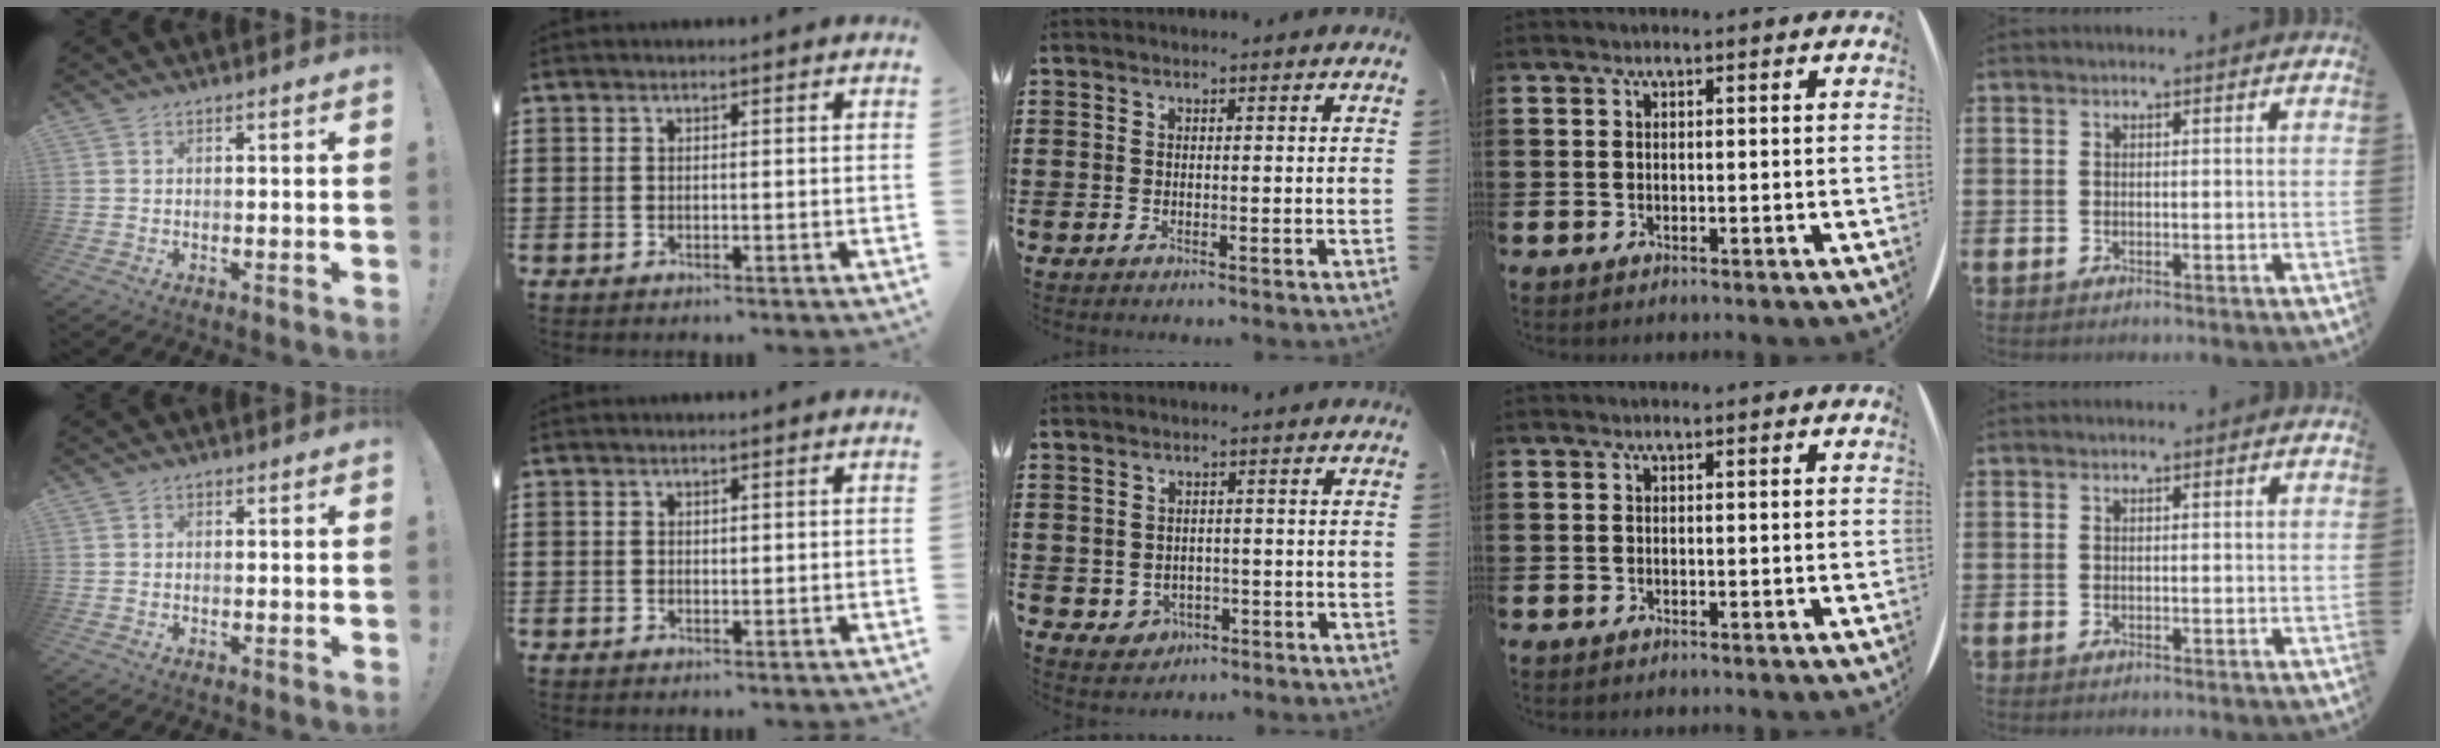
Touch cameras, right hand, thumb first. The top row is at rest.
{"thumb": {"total": 0.6, "force": [-0.3, 0.5, 0.1], "torque": [-0.003, 0.001, -0.006]}, "index": {"total": 0.6, "force": [0.3, 0.4, 0.2], "torque": [-0.005, 0.002, 0.006]}, "middle": {"total": 1.8, "force": [-0.6, 1.6, 0.3], "torque": [-0.017, -0.002, -0.015]}}